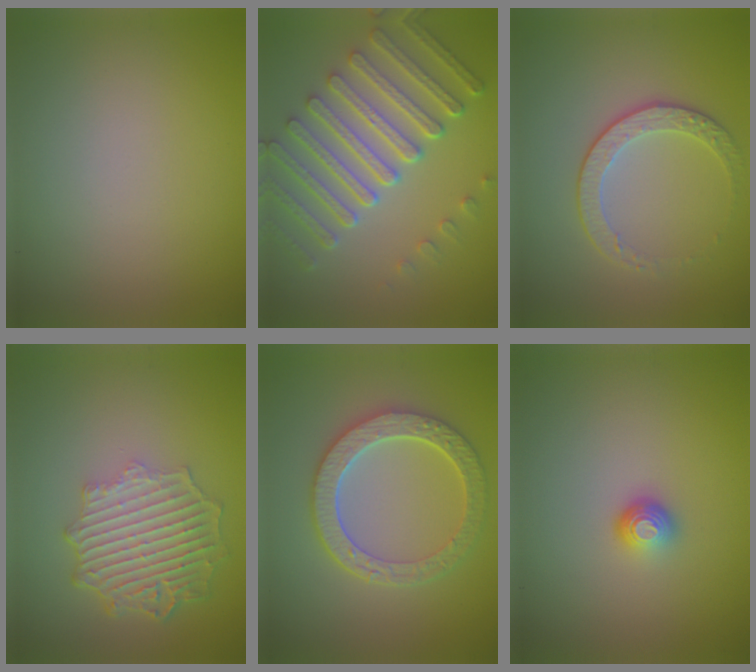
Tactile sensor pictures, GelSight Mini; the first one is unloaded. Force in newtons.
{"total": 7.4, "press": 5.6, "slide": 4.9}
{"total": 2.4, "press": 1.9, "slide": 1.5}
{"total": 6.1, "press": 4.6, "slide": 4.0}
{"total": 5.8, "press": 4.9, "slide": 3.1}
{"total": 1.4, "press": 1.1, "slide": 1.0}